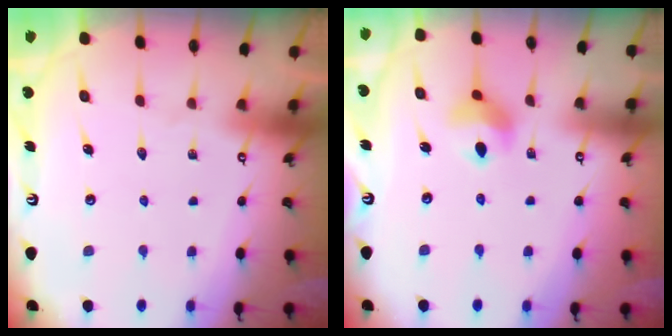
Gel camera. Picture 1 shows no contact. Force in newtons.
{"total": 8.9, "press": 8.8, "slide": 1.2}